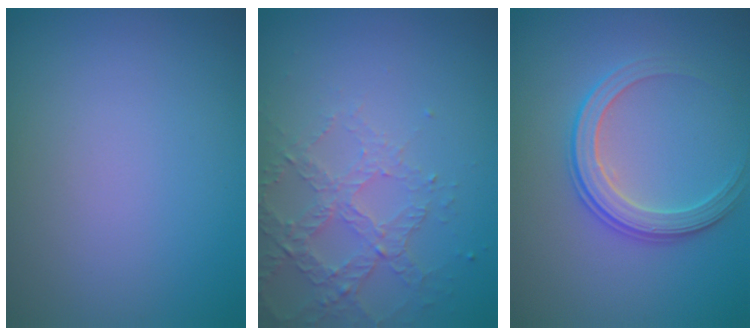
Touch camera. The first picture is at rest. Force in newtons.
{"total": 3.3, "press": 3.0, "slide": 1.2}
{"total": 2.9, "press": 2.8, "slide": 0.6}